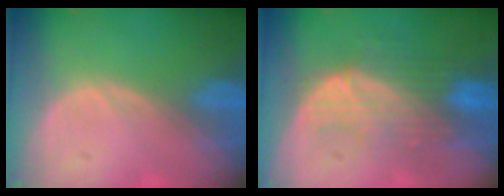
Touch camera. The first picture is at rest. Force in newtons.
{"total": 7.5, "press": 7.5, "slide": 0.3}